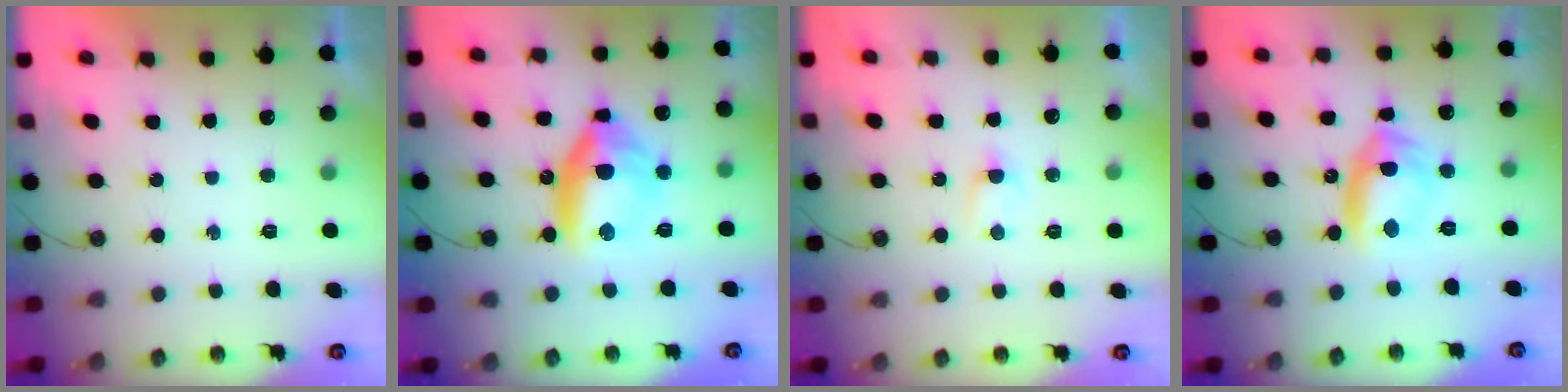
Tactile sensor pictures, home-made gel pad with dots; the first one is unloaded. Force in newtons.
{"total": 11.9, "press": 11.6, "slide": 2.6}
{"total": 2.7, "press": 2.7, "slide": 0.4}
{"total": 11.4, "press": 11.4, "slide": 1.3}